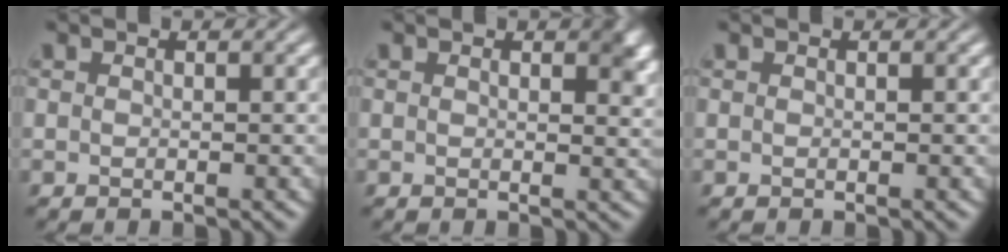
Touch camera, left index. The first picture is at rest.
{"total": 2.1, "force": [1.0, 0.8, 1.6], "torque": [-0.015, -0.003, 0.017]}
{"total": 0.0}